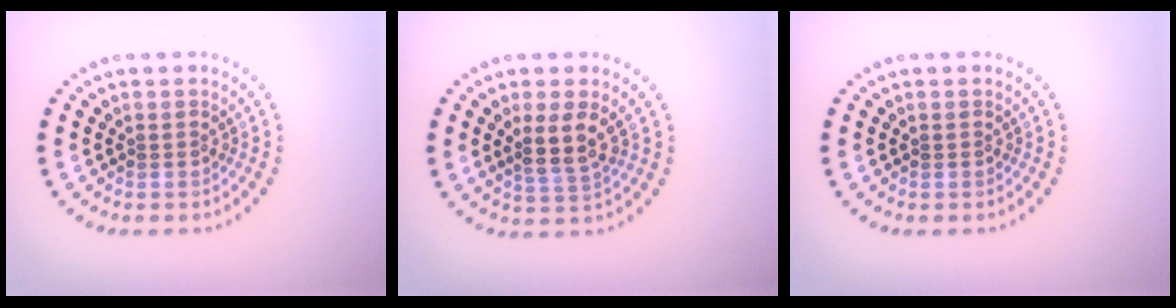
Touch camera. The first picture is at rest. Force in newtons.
{"total": 2.8, "press": 2.4, "slide": 1.4}
{"total": 0.0}